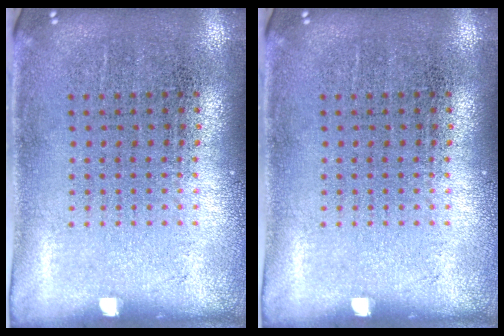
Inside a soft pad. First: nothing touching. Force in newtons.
{"total": 0.0}